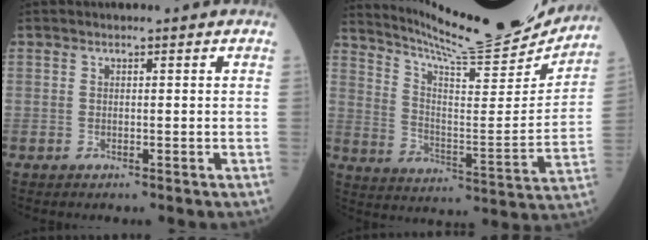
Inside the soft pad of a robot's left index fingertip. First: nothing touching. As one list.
[{"total": 21.2, "force": [20.1, 1.1, 6.7], "torque": [-0.124, -0.056, 0.291]}]